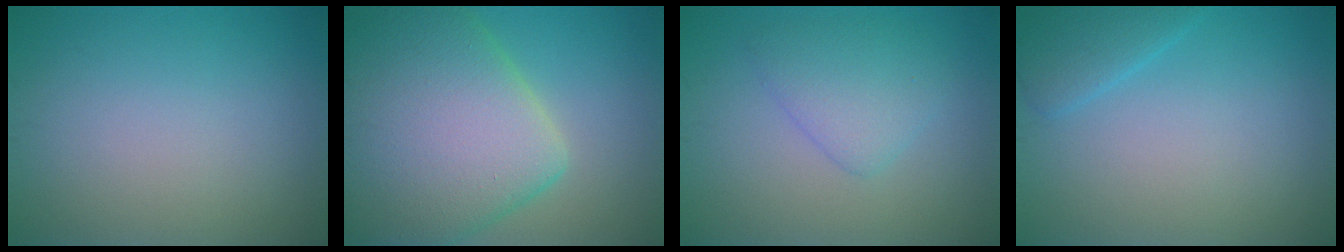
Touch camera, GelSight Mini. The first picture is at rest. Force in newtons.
{"total": 12.7, "press": 12.7, "slide": 0.6}
{"total": 3.2, "press": 3.2, "slide": 0.1}
{"total": 2.2, "press": 2.2, "slide": 0.1}